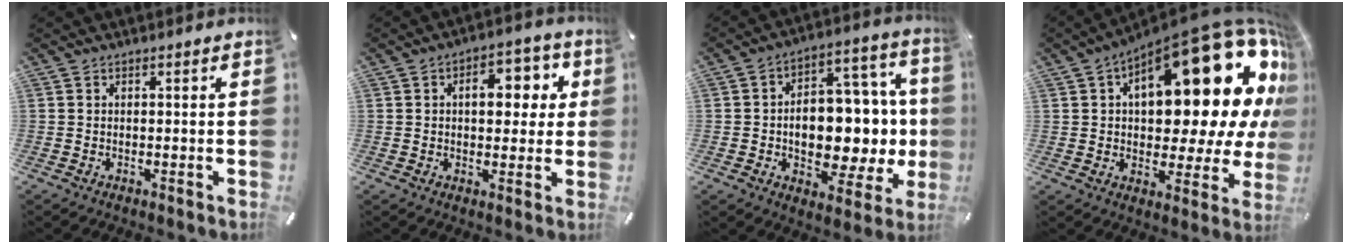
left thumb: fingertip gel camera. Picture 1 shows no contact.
{"total": 9.5, "force": [2.1, 6.1, 7.0], "torque": [-0.080, -0.004, 0.025]}
{"total": 15.5, "force": [-1.2, 10.4, 11.4], "torque": [-0.137, -0.007, -0.013]}
{"total": 29.6, "force": [11.2, 13.4, 23.9], "torque": [-0.327, -0.084, 0.193]}